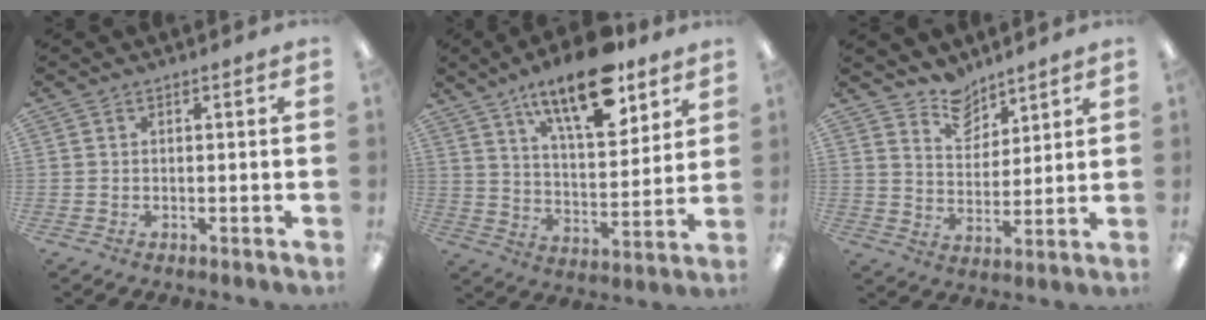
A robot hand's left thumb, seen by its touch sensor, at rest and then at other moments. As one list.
[{"total": 17.6, "force": [12.0, 6.6, 11.0], "torque": [-0.166, -0.062, 0.197]}, {"total": 8.3, "force": [7.2, 3.9, 1.1], "torque": [-0.019, -0.050, 0.137]}]